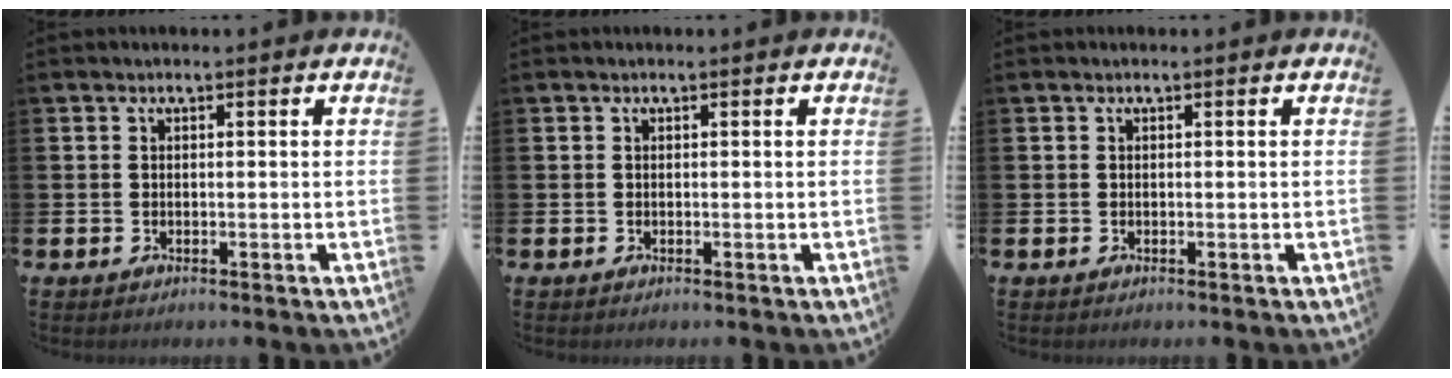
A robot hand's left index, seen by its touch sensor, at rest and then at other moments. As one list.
[{"total": 0.0}, {"total": 0.0}]